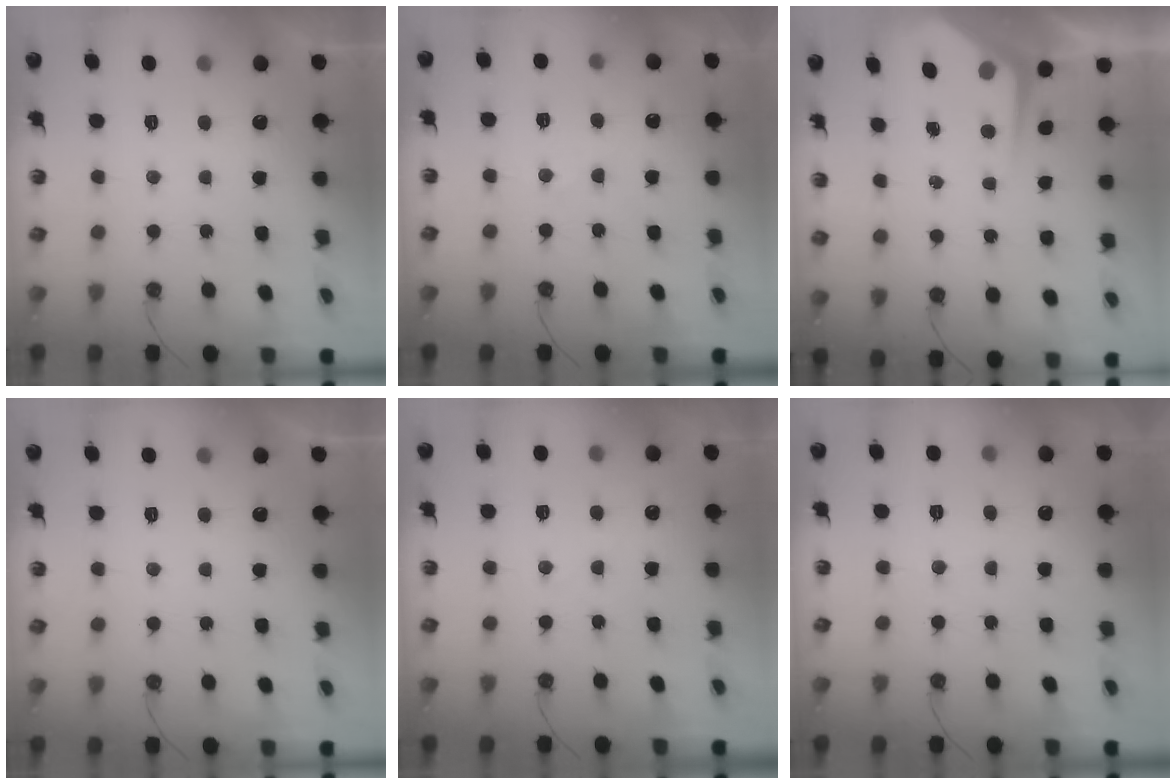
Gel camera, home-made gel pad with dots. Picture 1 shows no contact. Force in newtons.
{"total": 4.3, "press": 4.3, "slide": 0.5}
{"total": 4.4, "press": 4.3, "slide": 0.6}
{"total": 0.0}
{"total": 4.0, "press": 4.0, "slide": 0.6}
{"total": 3.8, "press": 3.8, "slide": 0.4}